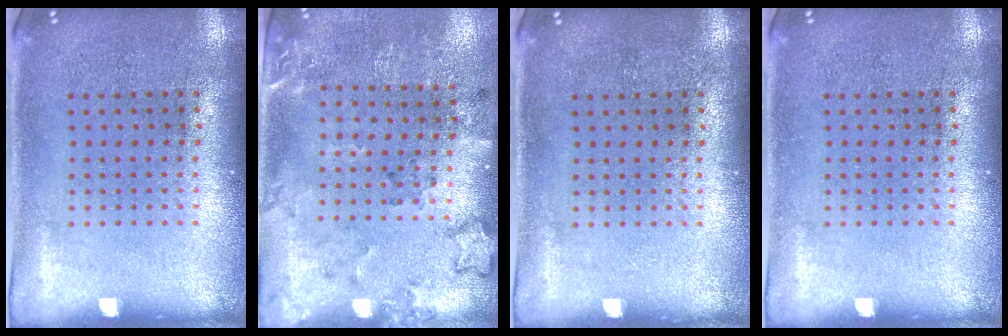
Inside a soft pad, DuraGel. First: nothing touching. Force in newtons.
{"total": 2.0, "press": 1.5, "slide": 1.4}
{"total": 0.0}
{"total": 0.0}